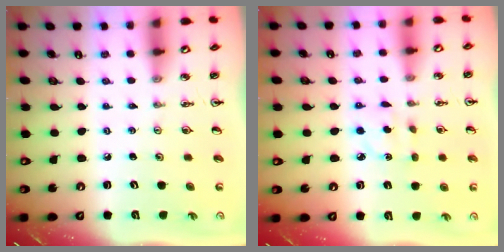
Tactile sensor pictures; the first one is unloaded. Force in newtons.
{"total": 2.3, "press": 2.3, "slide": 0.2}